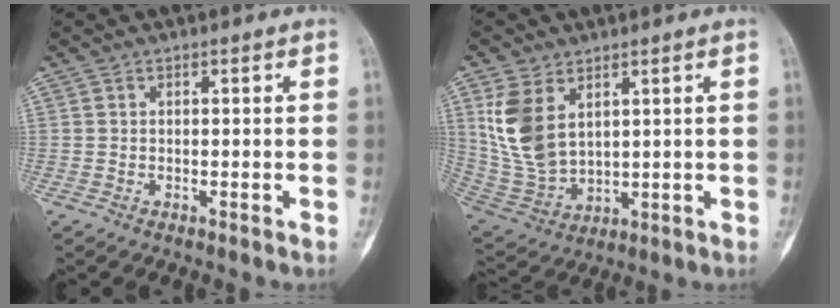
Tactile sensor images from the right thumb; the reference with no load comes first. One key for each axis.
{"total": 11.6, "fx": 4.3, "fy": 7.0, "fz": 8.1, "tx": -0.161, "ty": -0.019, "tz": 0.107}